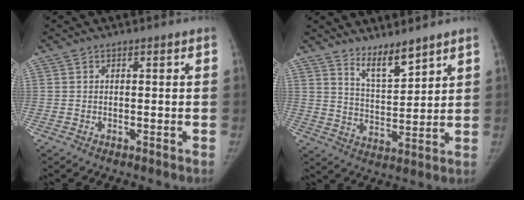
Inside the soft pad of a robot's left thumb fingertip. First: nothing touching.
{"total": 6.9, "force": [5.7, 1.6, 3.6], "torque": [-0.050, -0.057, 0.108]}